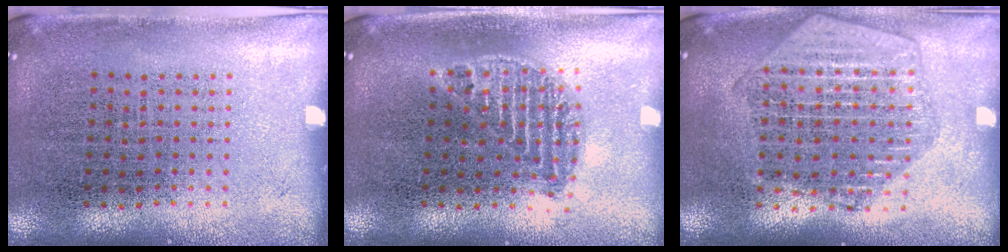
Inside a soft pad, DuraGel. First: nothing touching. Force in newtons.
{"total": 1.1, "press": 1.0, "slide": 0.4}
{"total": 2.0, "press": 1.8, "slide": 0.8}